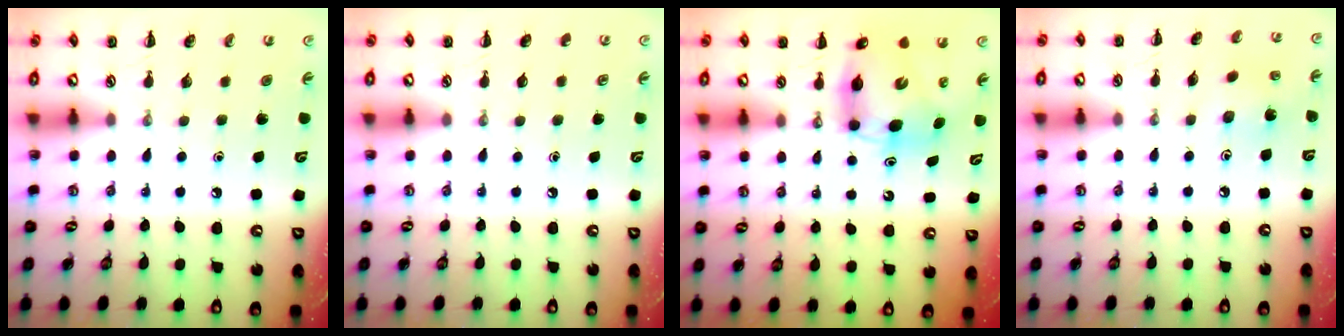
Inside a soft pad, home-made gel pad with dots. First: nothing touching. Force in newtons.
{"total": 0.0}
{"total": 7.0, "press": 6.7, "slide": 1.9}
{"total": 3.3, "press": 3.1, "slide": 1.0}